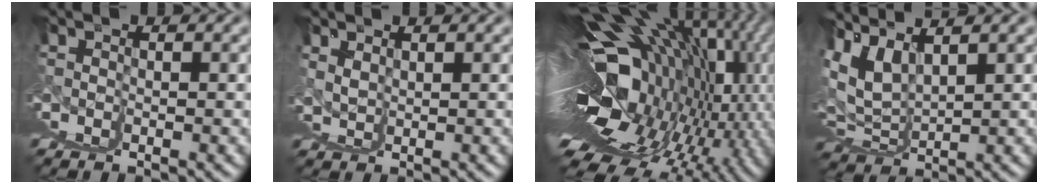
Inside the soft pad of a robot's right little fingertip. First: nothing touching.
{"total": 3.6, "force": [2.6, 2.2, 1.2], "torque": [-0.025, -0.010, 0.055]}
{"total": 25.0, "force": [6.0, 10.2, 22.0], "torque": [-0.246, 0.046, 0.093]}
{"total": 5.3, "force": [4.6, -2.1, 1.6], "torque": [-0.044, 0.002, 0.101]}